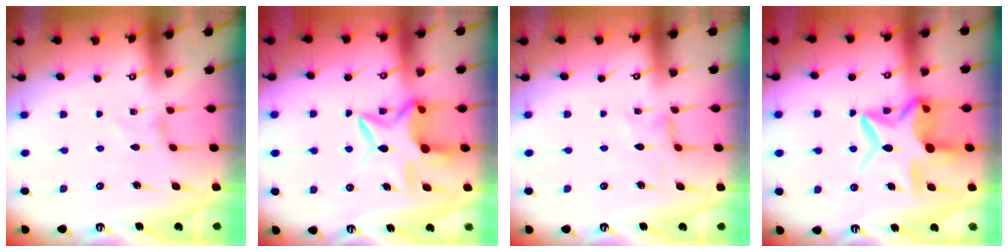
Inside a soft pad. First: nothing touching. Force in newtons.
{"total": 10.9, "press": 10.8, "slide": 1.5}
{"total": 0.7, "press": 0.7, "slide": 0.3}
{"total": 15.7, "press": 15.6, "slide": 1.2}